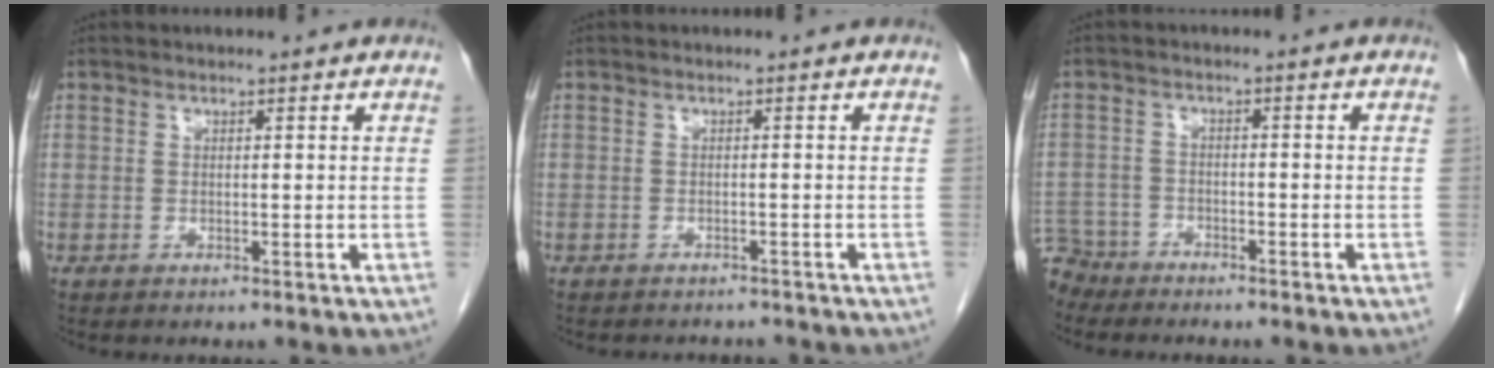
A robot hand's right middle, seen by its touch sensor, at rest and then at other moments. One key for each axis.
{"total": 4.0, "fx": -3.7, "fy": 1.3, "fz": 0.5, "tx": -0.003, "ty": 0.000, "tz": -0.046}
{"total": 5.2, "fx": -4.9, "fy": 1.9, "fz": -0.5, "tx": 0.016, "ty": -0.007, "tz": -0.092}